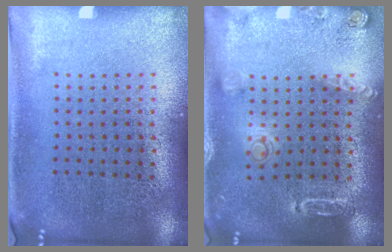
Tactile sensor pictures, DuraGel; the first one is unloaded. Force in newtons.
{"total": 1.8, "press": 1.8, "slide": 0.1}